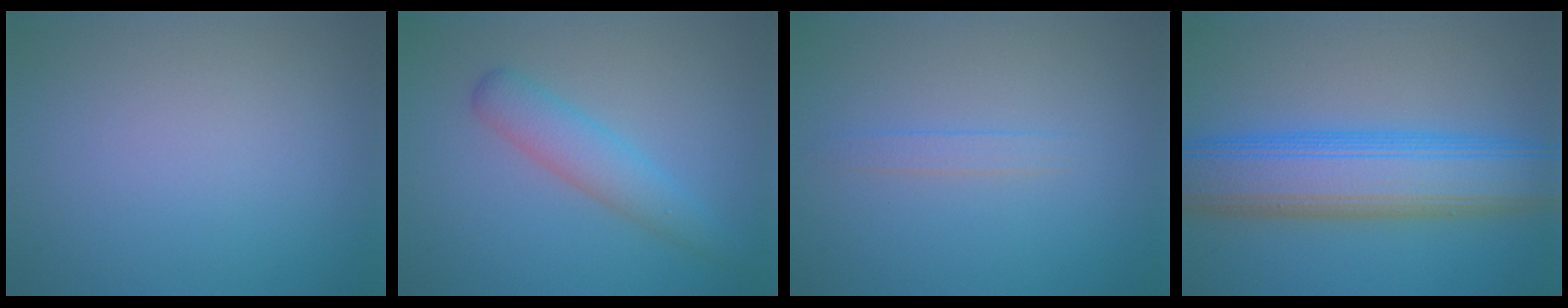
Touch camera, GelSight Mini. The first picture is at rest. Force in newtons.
{"total": 3.2, "press": 3.2, "slide": 0.1}
{"total": 1.2, "press": 1.2, "slide": 0.1}
{"total": 9.4, "press": 9.4, "slide": 0.3}